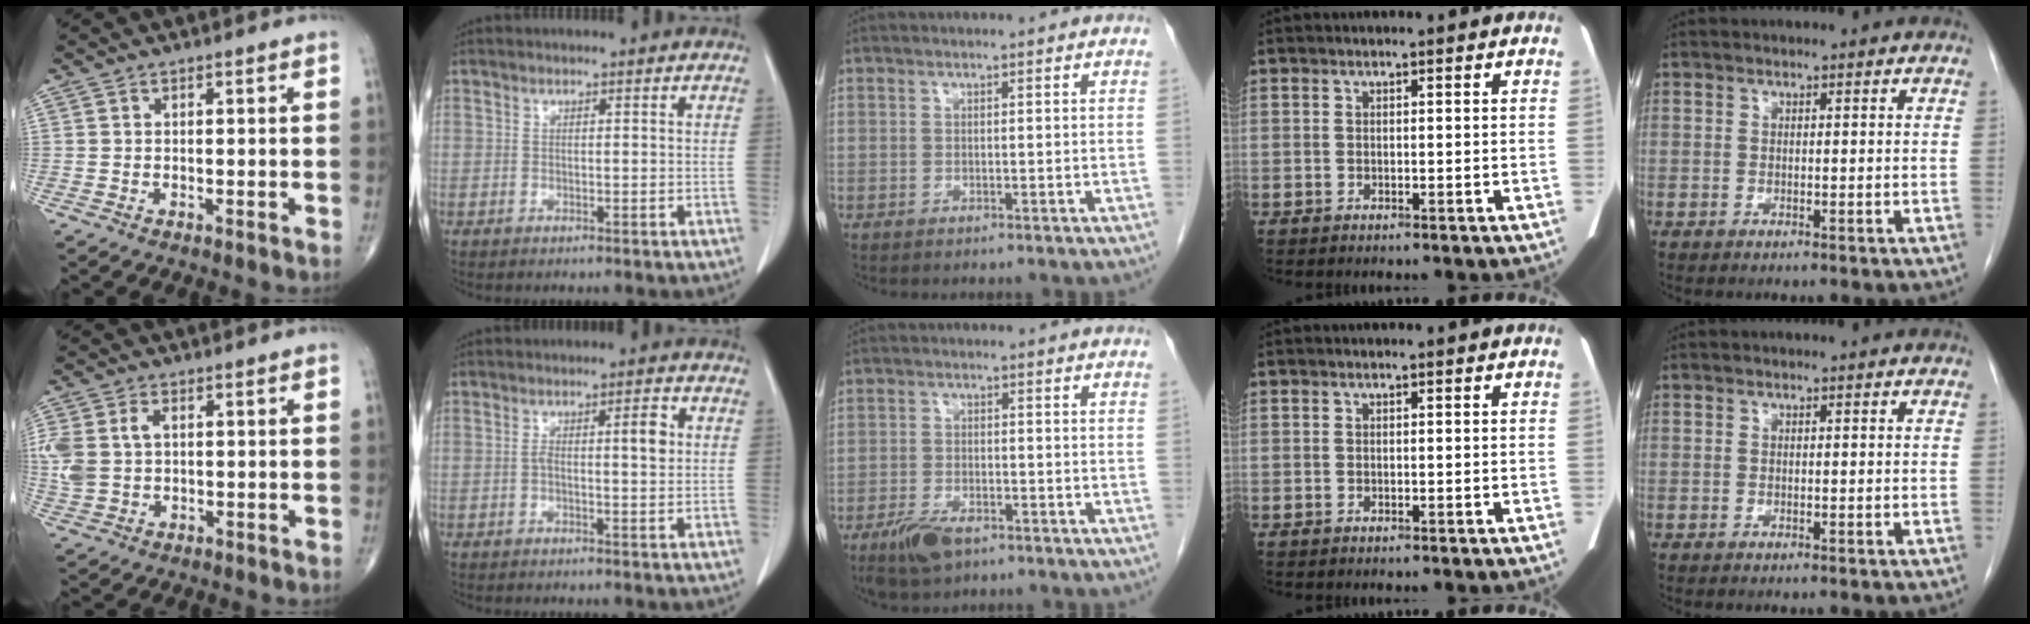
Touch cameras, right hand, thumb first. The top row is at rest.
{"thumb": {"total": 8.1, "force": [1.2, 5.5, 5.8], "torque": [-0.152, 0.013, 0.032]}, "index": {"total": 4.0, "force": [0.4, 0.8, 3.9], "torque": [-0.070, 0.012, 0.006]}, "middle": {"total": 5.4, "force": [-3.6, 2.2, 3.4], "torque": [-0.068, -0.005, -0.059]}}